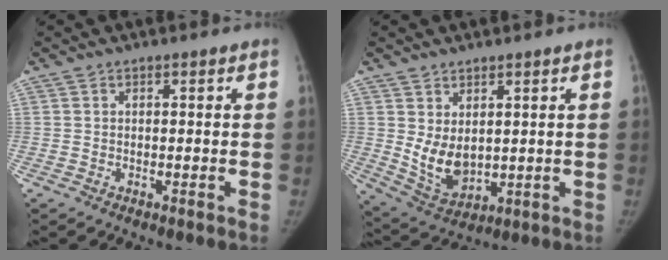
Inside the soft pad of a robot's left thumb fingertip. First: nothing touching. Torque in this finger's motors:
{"motor_torque": [0.13, 0.14, 0.26, -0.26, 0.05]}